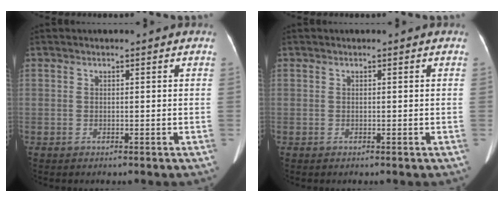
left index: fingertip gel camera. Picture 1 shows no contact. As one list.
[{"total": 0.0}]